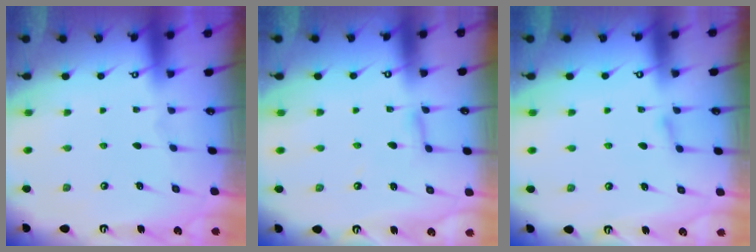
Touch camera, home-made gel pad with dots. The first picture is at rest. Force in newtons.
{"total": 2.4, "press": 2.4, "slide": 0.2}
{"total": 5.2, "press": 5.2, "slide": 0.4}